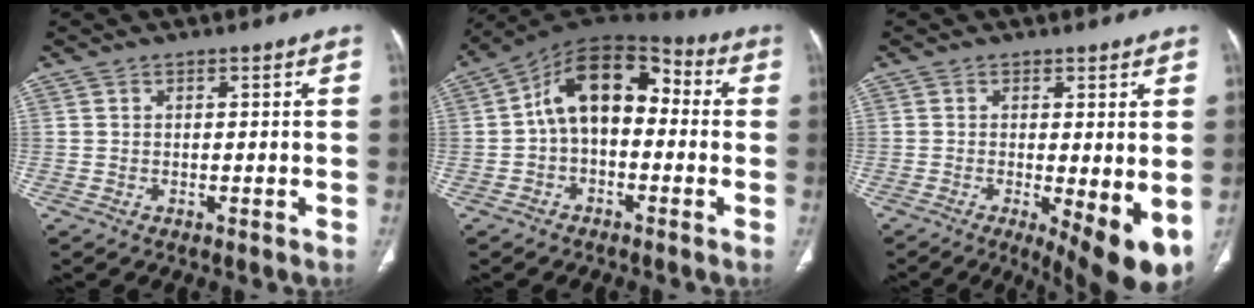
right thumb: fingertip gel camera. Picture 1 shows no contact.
{"total": 13.0, "force": [0.1, 8.3, 10.0], "torque": [-0.127, 0.046, -0.016]}
{"total": 10.6, "force": [-2.1, 3.1, 9.9], "torque": [-0.140, -0.026, -0.022]}